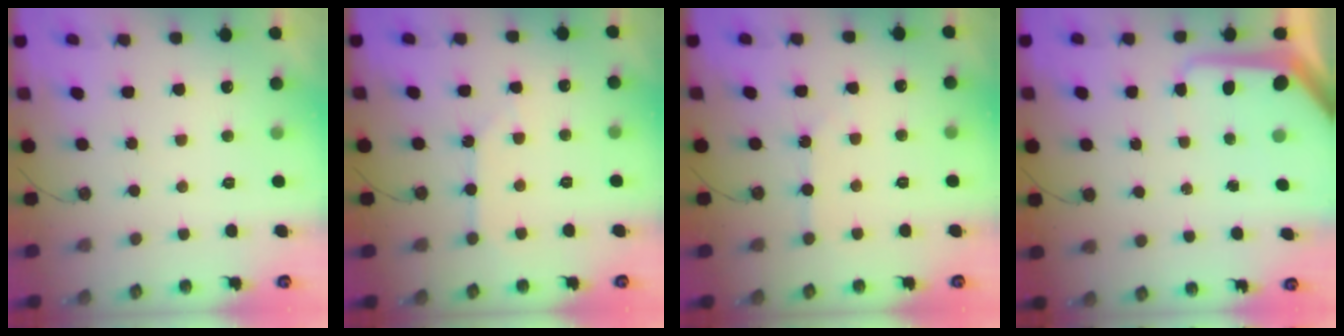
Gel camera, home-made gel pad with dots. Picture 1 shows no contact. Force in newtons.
{"total": 2.8, "press": 2.8, "slide": 0.5}
{"total": 4.1, "press": 4.1, "slide": 0.7}
{"total": 10.2, "press": 10.1, "slide": 1.1}